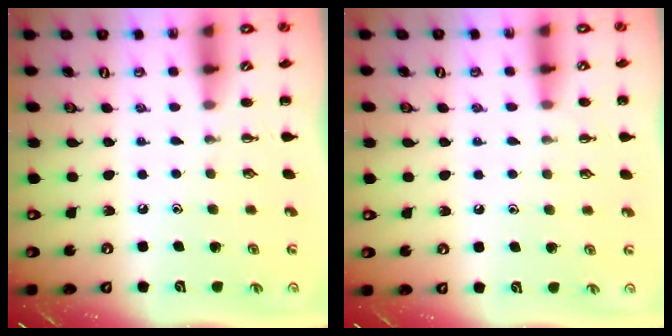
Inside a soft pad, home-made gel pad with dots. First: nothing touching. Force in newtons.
{"total": 5.6, "press": 5.3, "slide": 2.0}